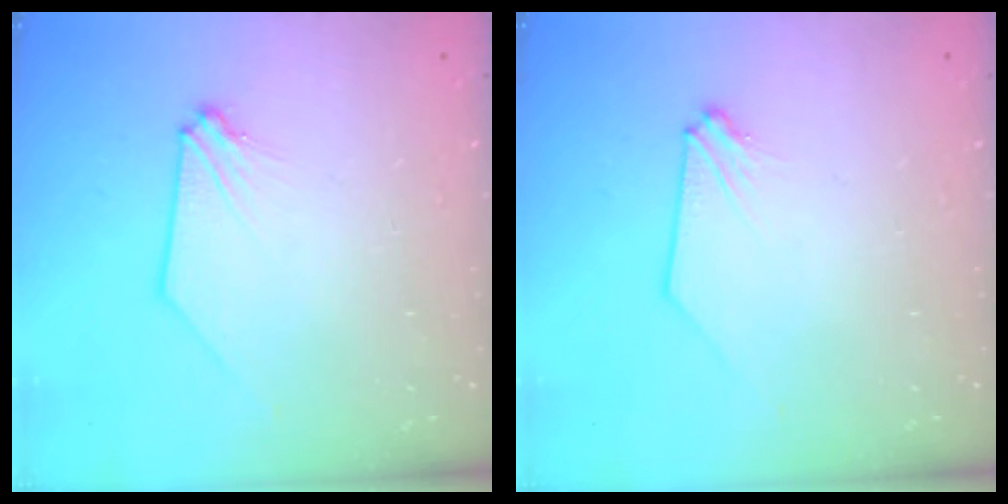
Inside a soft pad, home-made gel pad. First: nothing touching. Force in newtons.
{"total": 0.0}